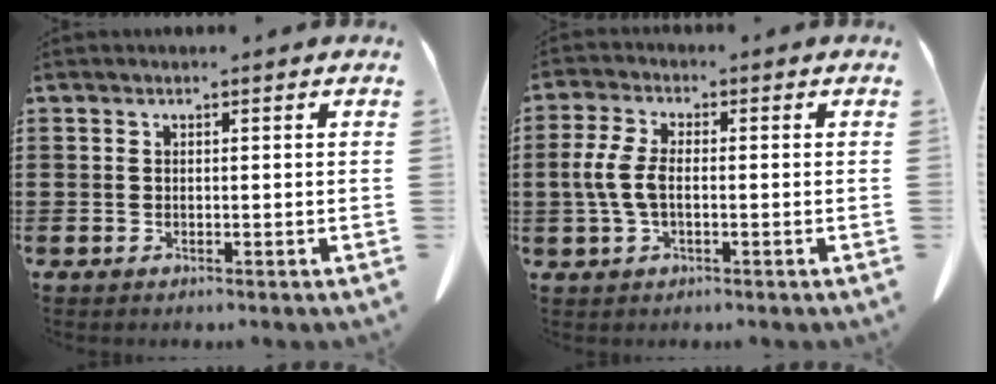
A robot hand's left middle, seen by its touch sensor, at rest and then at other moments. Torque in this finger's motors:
{"motor_torque": [0.32, -0.24, 0.59, 0.21]}